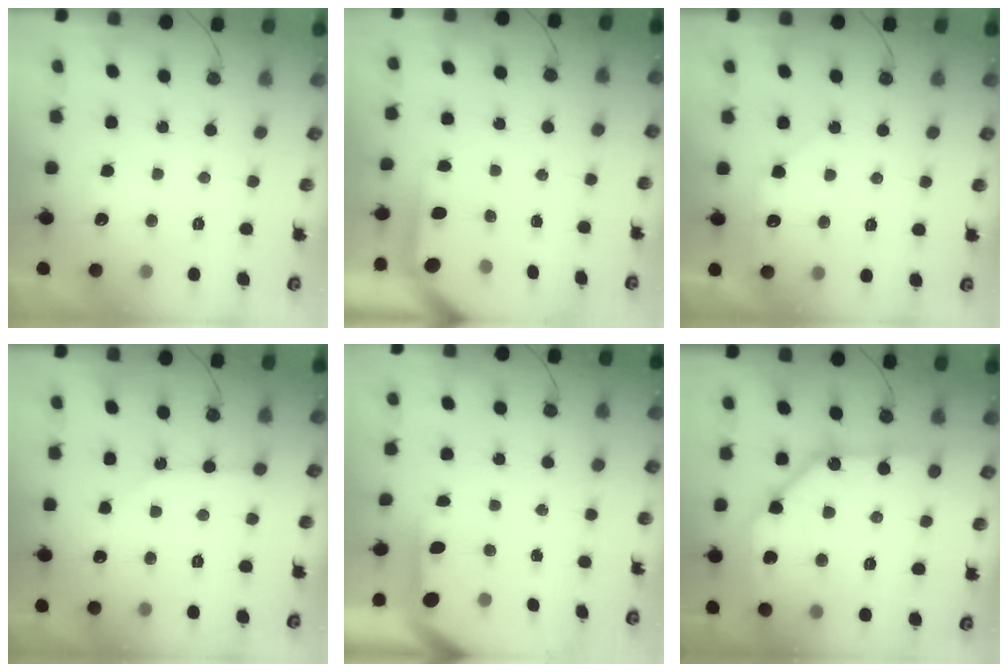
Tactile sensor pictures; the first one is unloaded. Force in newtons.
{"total": 3.7, "press": 3.7, "slide": 0.4}
{"total": 6.7, "press": 6.7, "slide": 0.9}
{"total": 2.8, "press": 2.8, "slide": 0.5}
{"total": 4.4, "press": 4.4, "slide": 0.5}
{"total": 14.9, "press": 14.8, "slide": 1.1}